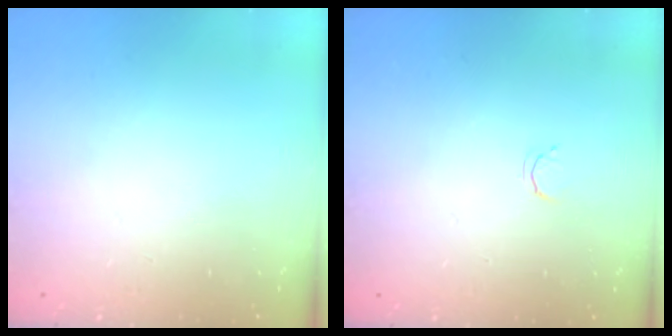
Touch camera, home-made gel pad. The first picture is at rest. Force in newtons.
{"total": 2.1, "press": 2.1, "slide": 0.4}